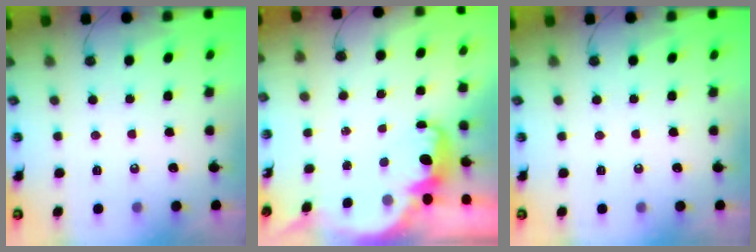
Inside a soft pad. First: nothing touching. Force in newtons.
{"total": 2.8, "press": 2.7, "slide": 0.6}
{"total": 0.0}